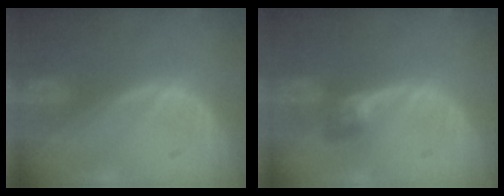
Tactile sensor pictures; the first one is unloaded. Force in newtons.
{"total": 3.2, "press": 2.7, "slide": 1.6}